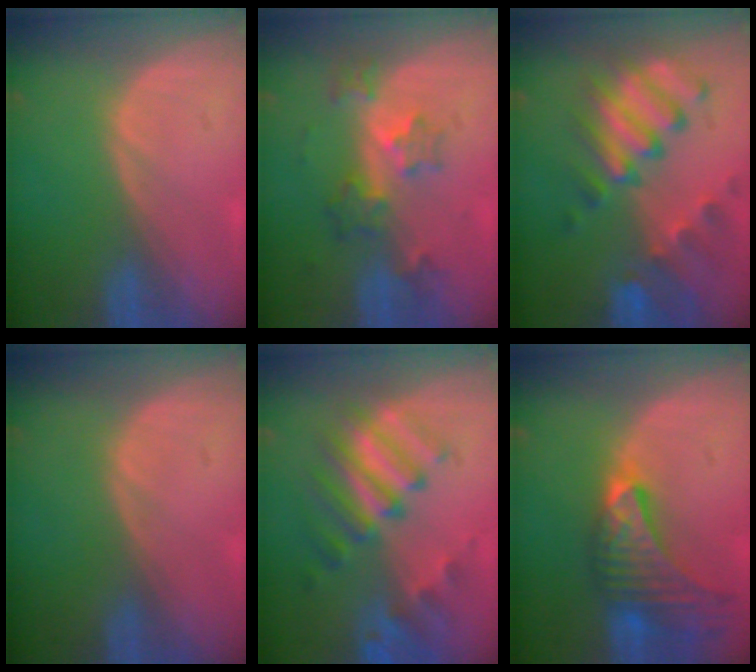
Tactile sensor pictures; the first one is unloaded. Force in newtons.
{"total": 5.9, "press": 5.4, "slide": 2.4}
{"total": 10.1, "press": 8.8, "slide": 4.8}
{"total": 0.0}
{"total": 9.2, "press": 8.3, "slide": 4.0}
{"total": 9.6, "press": 8.5, "slide": 4.4}